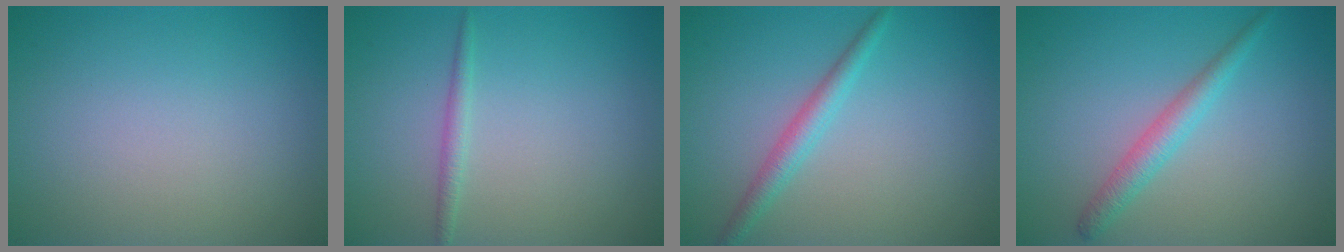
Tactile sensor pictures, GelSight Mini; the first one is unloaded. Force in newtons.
{"total": 1.1, "press": 1.1, "slide": 0.1}
{"total": 2.1, "press": 2.1, "slide": 0.0}
{"total": 2.4, "press": 2.4, "slide": 0.1}